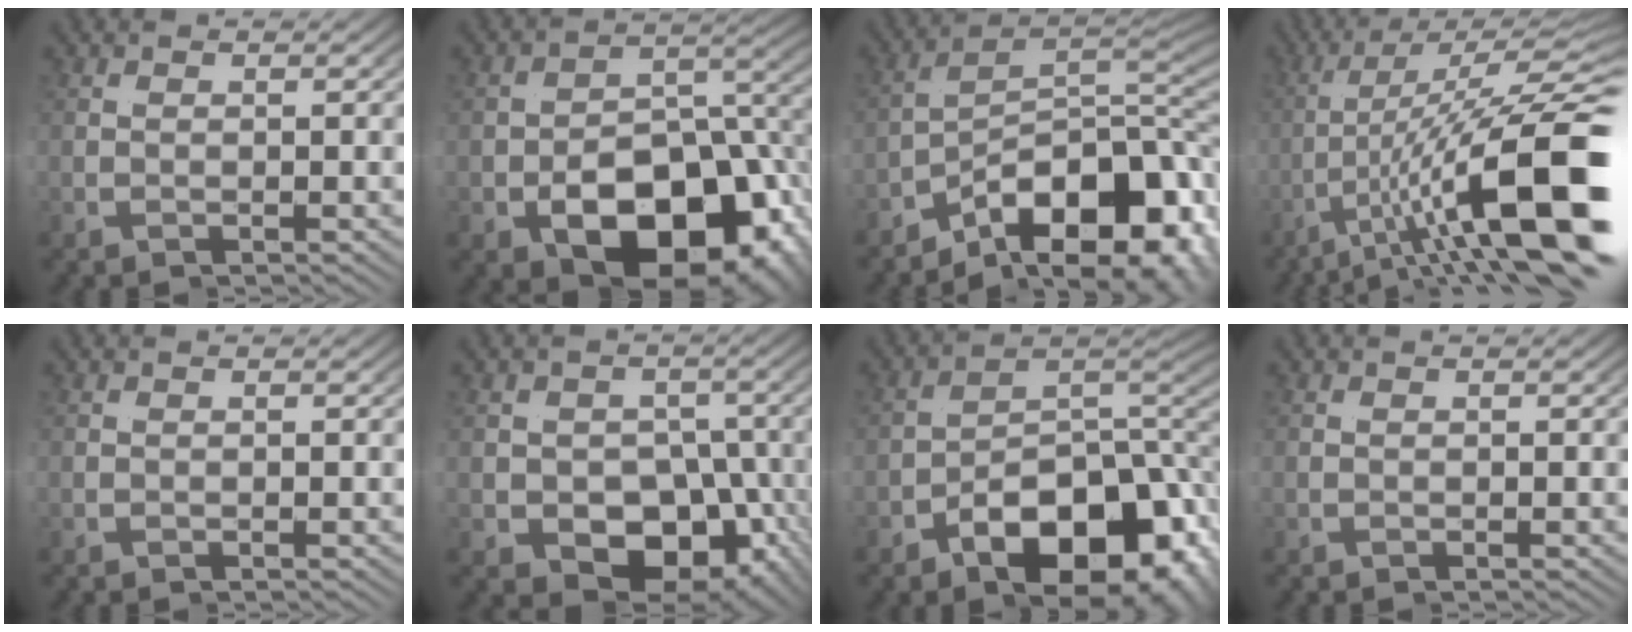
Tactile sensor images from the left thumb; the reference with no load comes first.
{"total": 11.8, "force": [-3.7, 6.5, 9.1], "torque": [-0.156, -0.016, -0.041]}
{"total": 11.9, "force": [-4.2, 4.9, 10.0], "torque": [-0.142, 0.005, -0.071]}
{"total": 11.4, "force": [-2.2, 1.3, 11.1], "torque": [-0.172, 0.019, -0.049]}
{"total": 0.0}
{"total": 9.7, "force": [-1.2, 6.9, 6.8], "torque": [-0.098, -0.022, -0.015]}
{"total": 11.5, "force": [-5.4, 5.5, 8.5], "torque": [-0.144, -0.005, -0.078]}
{"total": 0.0}